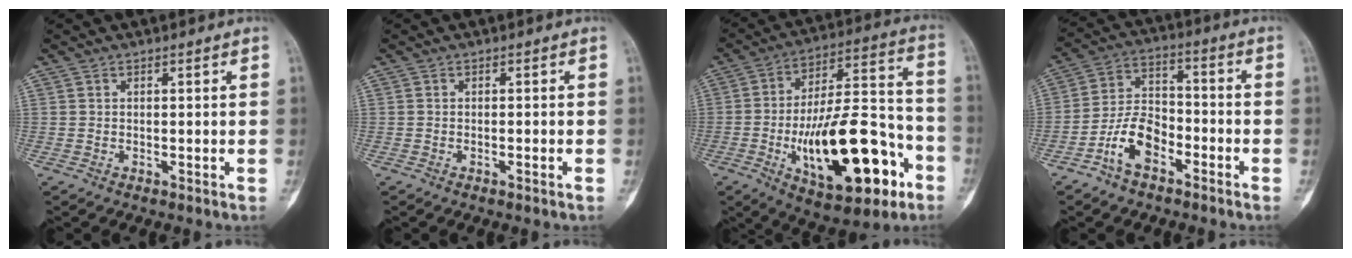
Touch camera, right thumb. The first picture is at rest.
{"total": 0.8, "force": [-0.4, 0.0, 0.7], "torque": [-0.017, 0.004, -0.003]}
{"total": 26.5, "force": [-9.7, 11.1, 22.0], "torque": [-0.348, 0.048, -0.139]}
{"total": 9.6, "force": [-5.1, 5.5, 6.1], "torque": [-0.109, 0.044, -0.101]}